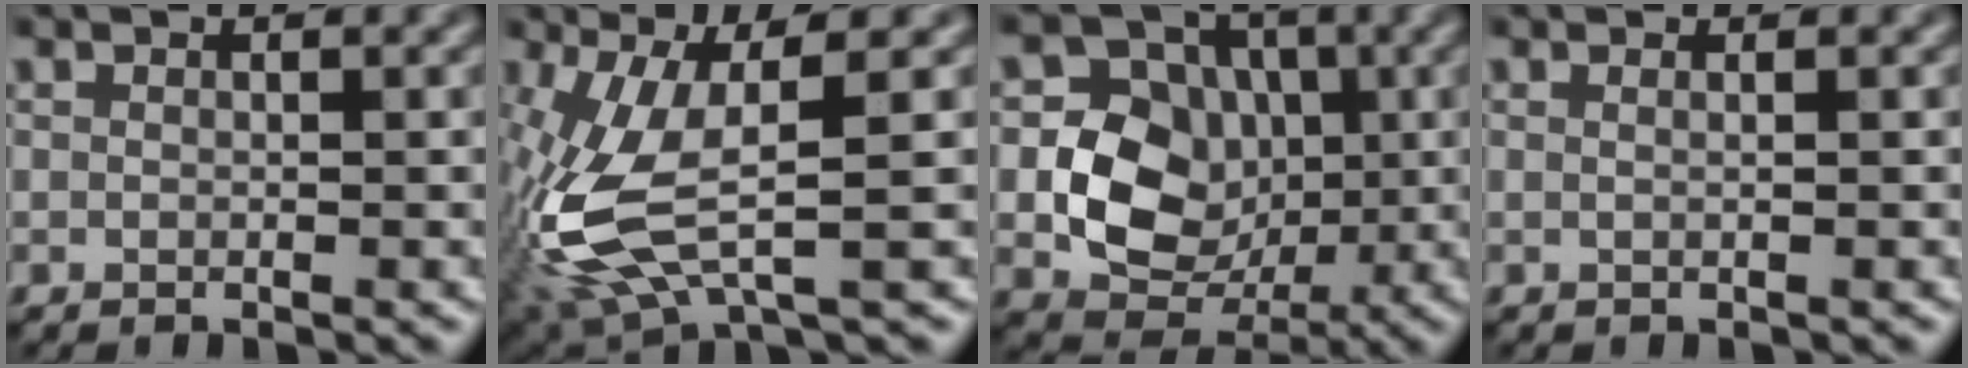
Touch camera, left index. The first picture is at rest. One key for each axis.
{"total": 9.3, "fx": -1.4, "fy": 3.3, "fz": 8.6, "tx": -0.212, "ty": -0.009, "tz": -0.027}
{"total": 7.1, "fx": -0.7, "fy": 6.0, "fz": 3.8, "tx": -0.061, "ty": 0.000, "tz": -0.020}
{"total": 1.0, "fx": 0.4, "fy": 0.5, "fz": 0.8, "tx": -0.004, "ty": -0.007, "tz": -0.008}